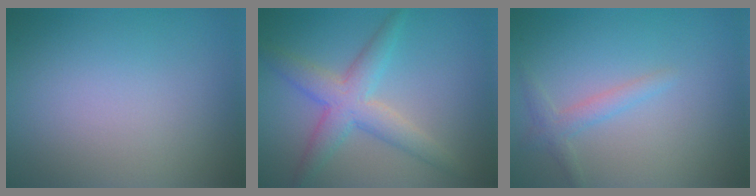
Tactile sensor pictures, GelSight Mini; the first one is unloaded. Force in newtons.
{"total": 4.5, "press": 4.5, "slide": 0.2}
{"total": 1.7, "press": 1.7, "slide": 0.1}